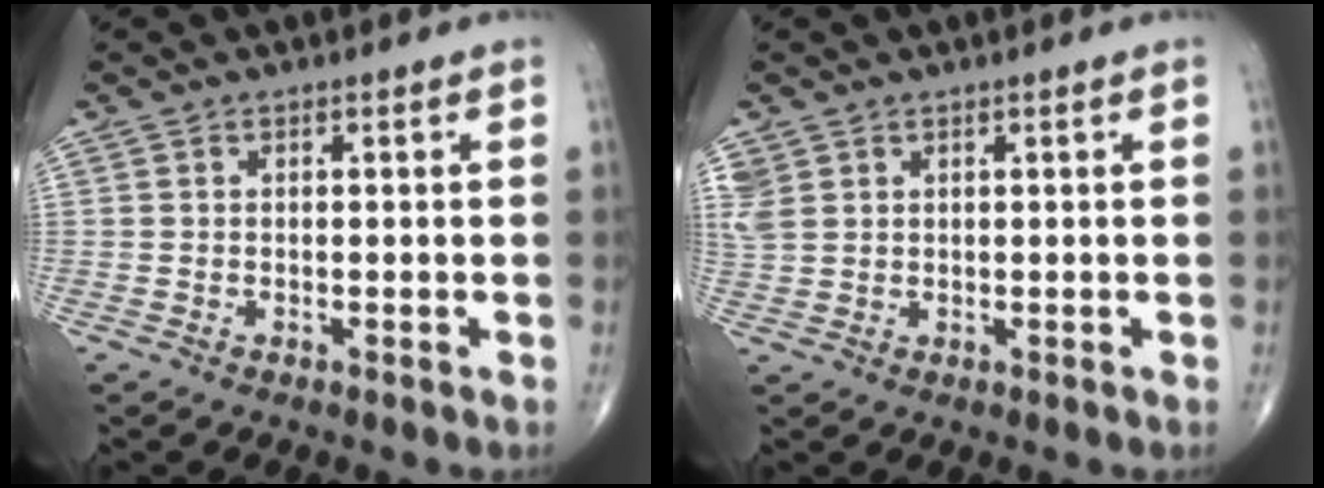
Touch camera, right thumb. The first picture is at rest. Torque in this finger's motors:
{"motor_torque": [0.00, 0.02, 0.15, 0.23, 0.00]}